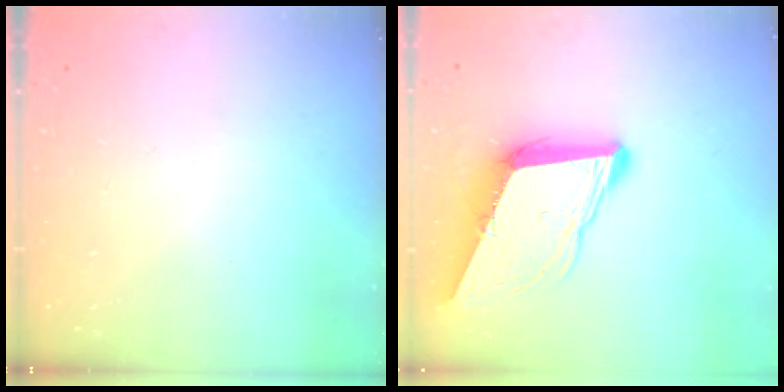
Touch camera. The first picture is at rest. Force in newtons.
{"total": 11.1, "press": 10.6, "slide": 3.3}